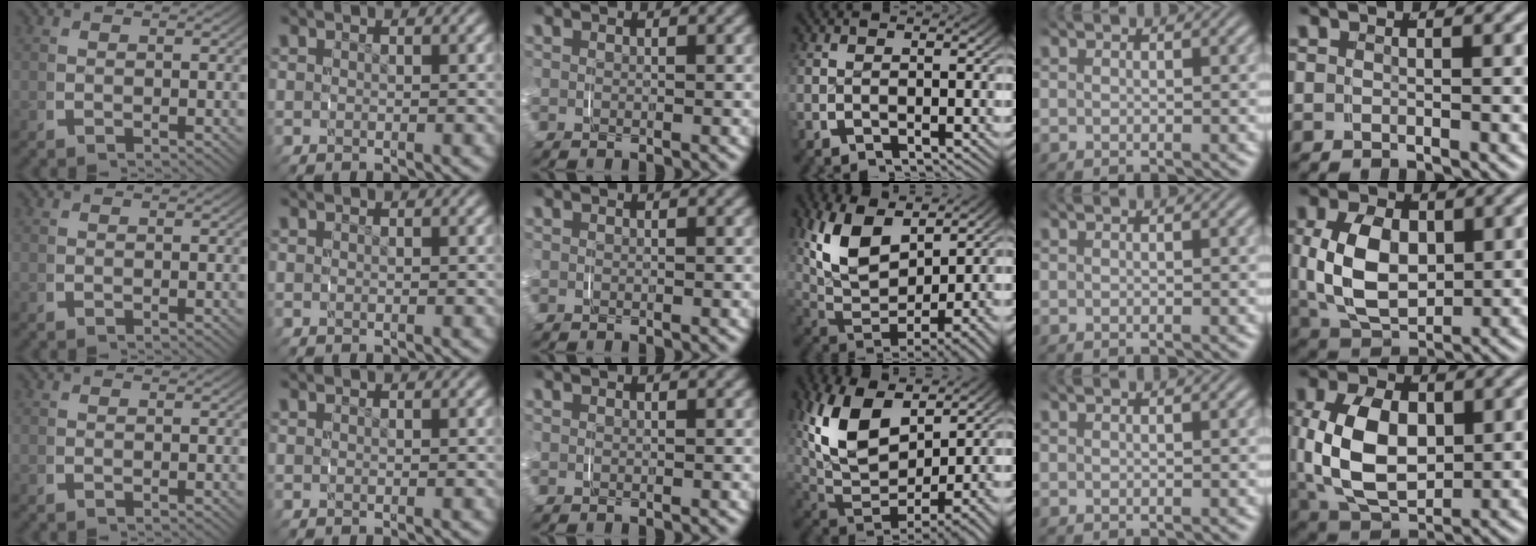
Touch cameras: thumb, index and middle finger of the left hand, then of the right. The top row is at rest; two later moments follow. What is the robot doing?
{"motion": "grasp_and_lifting", "object": "shorts"}